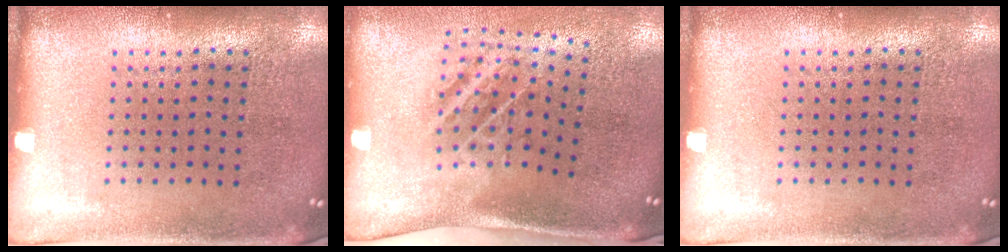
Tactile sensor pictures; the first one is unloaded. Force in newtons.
{"total": 2.0, "press": 1.2, "slide": 1.6}
{"total": 0.0}